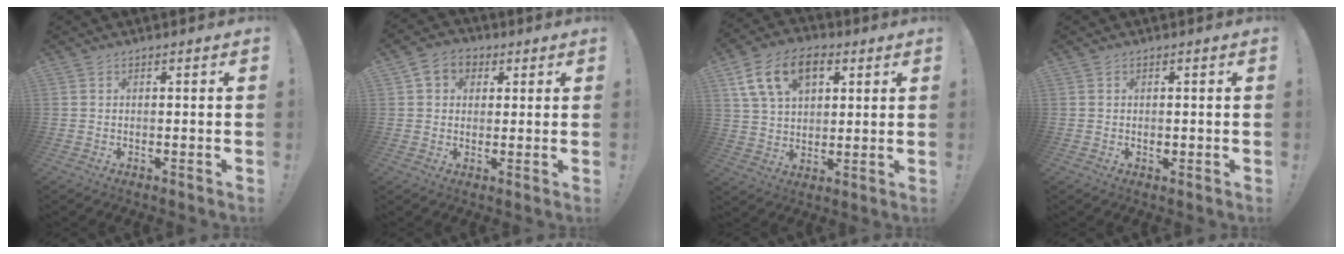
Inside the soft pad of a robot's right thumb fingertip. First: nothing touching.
{"total": 6.3, "force": [2.1, 5.4, 2.4], "torque": [-0.042, 0.004, 0.042]}
{"total": 15.2, "force": [6.5, 9.9, 9.5], "torque": [-0.146, -0.015, 0.123]}
{"total": 0.6, "force": [-0.1, 0.5, 0.3], "torque": [0.003, -0.002, -0.004]}